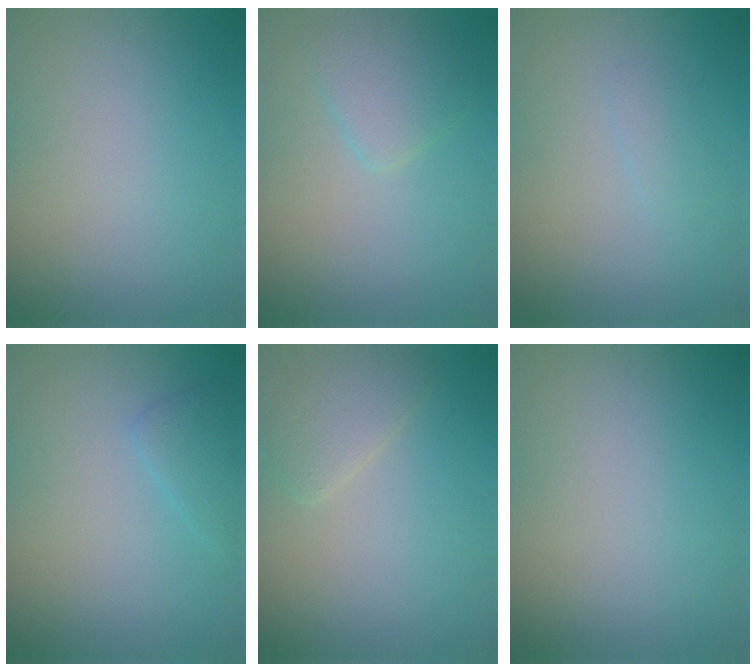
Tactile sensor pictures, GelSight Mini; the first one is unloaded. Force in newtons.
{"total": 2.8, "press": 2.8, "slide": 0.2}
{"total": 1.0, "press": 1.0, "slide": 0.1}
{"total": 1.7, "press": 1.7, "slide": 0.0}
{"total": 2.5, "press": 2.5, "slide": 0.1}
{"total": 0.0}